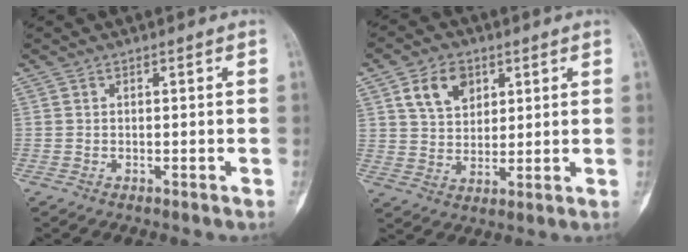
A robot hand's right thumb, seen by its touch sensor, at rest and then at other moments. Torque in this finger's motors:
{"motor_torque": [-0.44, 1.44, 0.82, 0.70, 0.07]}